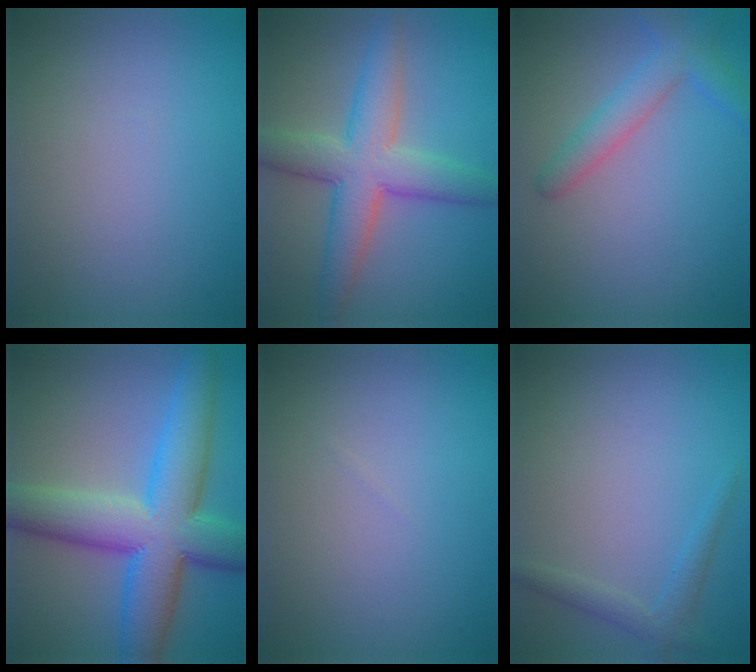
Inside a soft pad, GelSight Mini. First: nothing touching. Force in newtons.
{"total": 6.9, "press": 6.9, "slide": 0.4}
{"total": 3.0, "press": 3.0, "slide": 0.2}
{"total": 10.8, "press": 10.8, "slide": 0.1}
{"total": 0.0}
{"total": 1.8, "press": 1.7, "slide": 0.1}